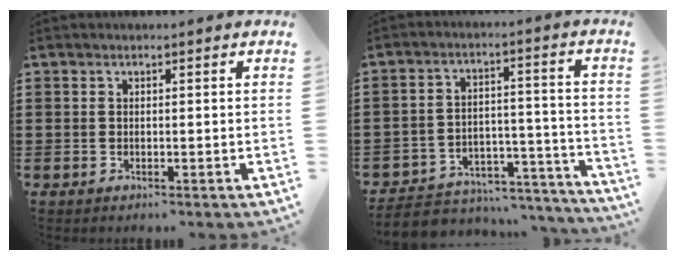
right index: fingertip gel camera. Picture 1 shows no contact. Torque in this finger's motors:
{"motor_torque": [-0.81, -0.94, -0.34, -0.02]}